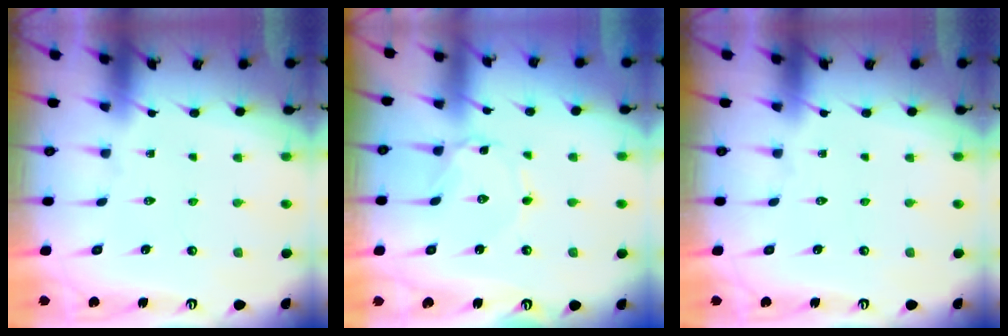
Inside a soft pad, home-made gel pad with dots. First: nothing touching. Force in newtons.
{"total": 0.7, "press": 0.7, "slide": 0.1}
{"total": 0.0}